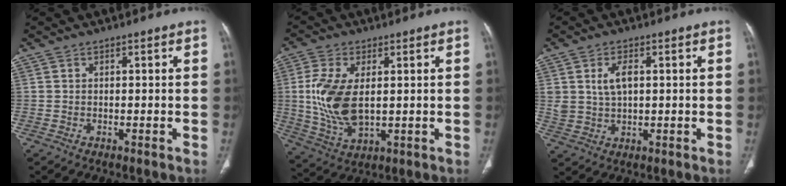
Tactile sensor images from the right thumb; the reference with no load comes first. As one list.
[{"total": 12.9, "force": [0.9, 7.0, 10.8], "torque": [-0.234, -0.010, 0.025]}, {"total": 5.1, "force": [1.3, 3.0, 3.9], "torque": [-0.070, -0.003, 0.031]}]